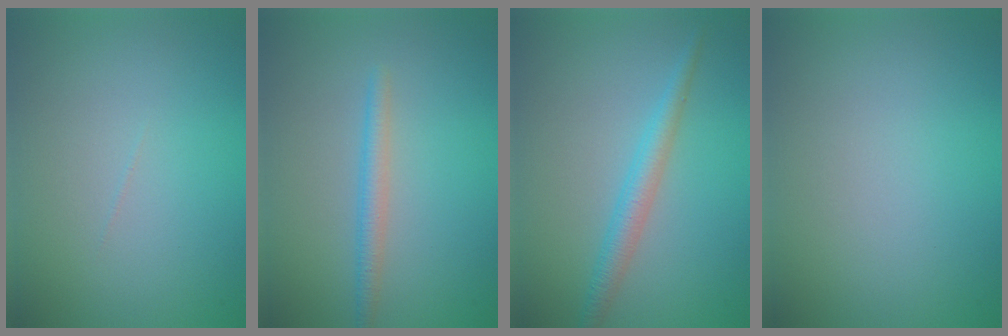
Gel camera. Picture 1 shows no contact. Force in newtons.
{"total": 1.9, "press": 1.9, "slide": 0.1}
{"total": 2.5, "press": 2.5, "slide": 0.0}
{"total": 0.0}